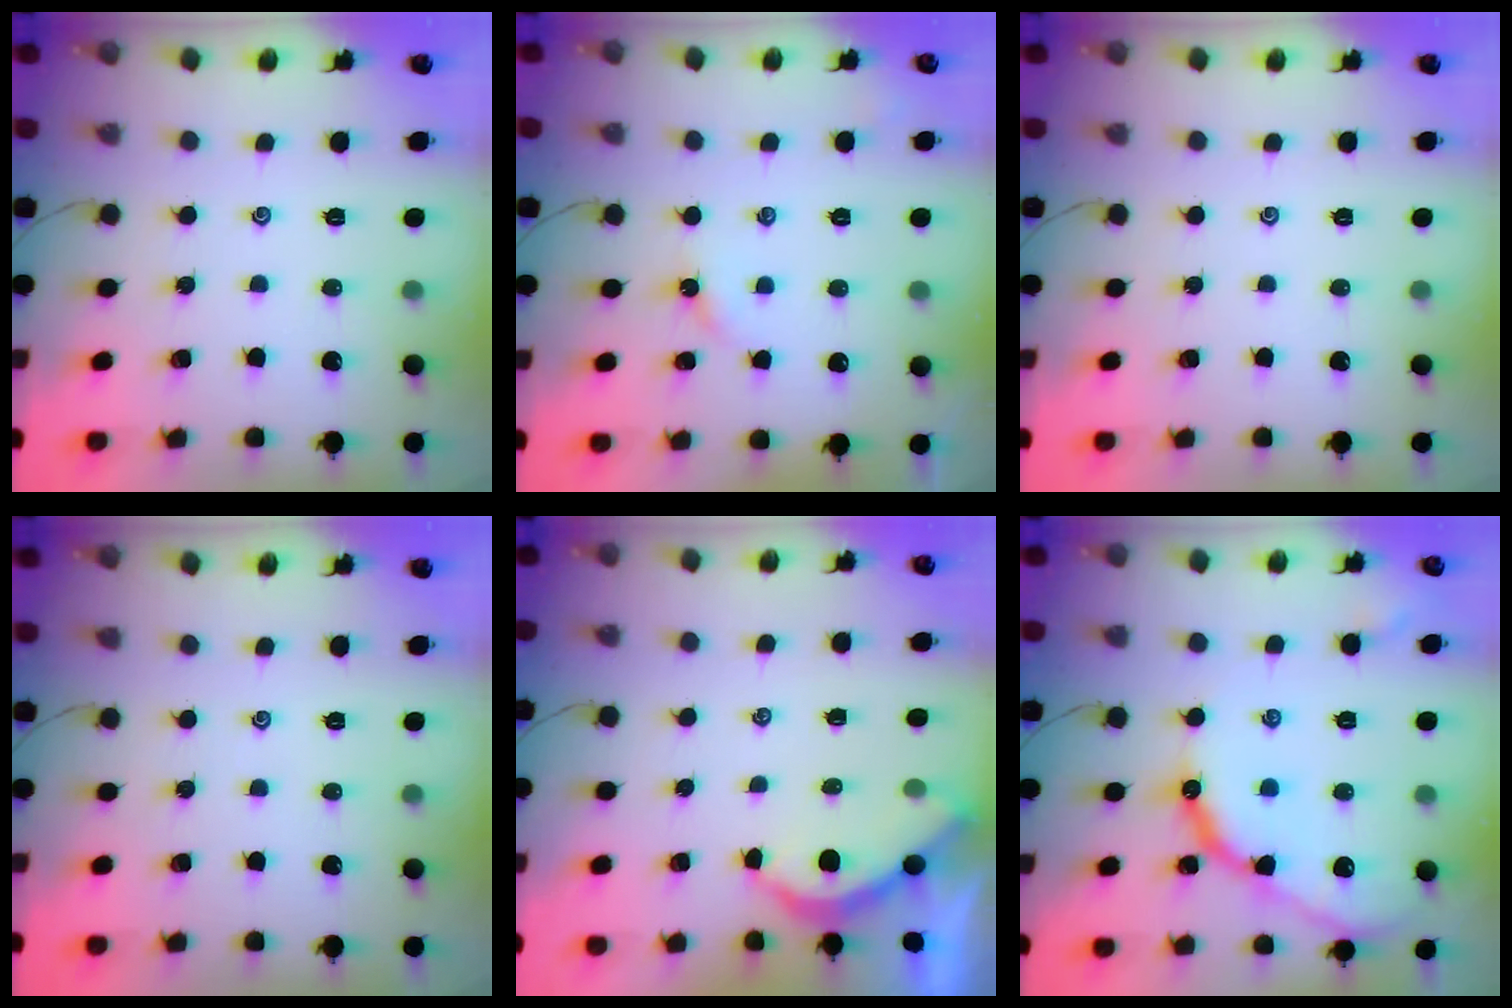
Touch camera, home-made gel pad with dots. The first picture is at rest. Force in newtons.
{"total": 2.1, "press": 2.1, "slide": 0.3}
{"total": 0.0}
{"total": 0.0}
{"total": 3.1, "press": 3.0, "slide": 0.2}
{"total": 13.8, "press": 13.8, "slide": 1.3}